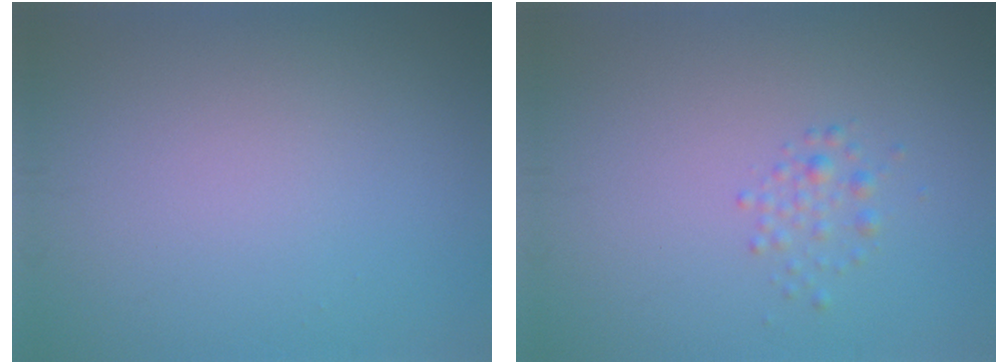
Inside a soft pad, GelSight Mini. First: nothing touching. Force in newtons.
{"total": 1.3, "press": 1.3, "slide": 0.0}